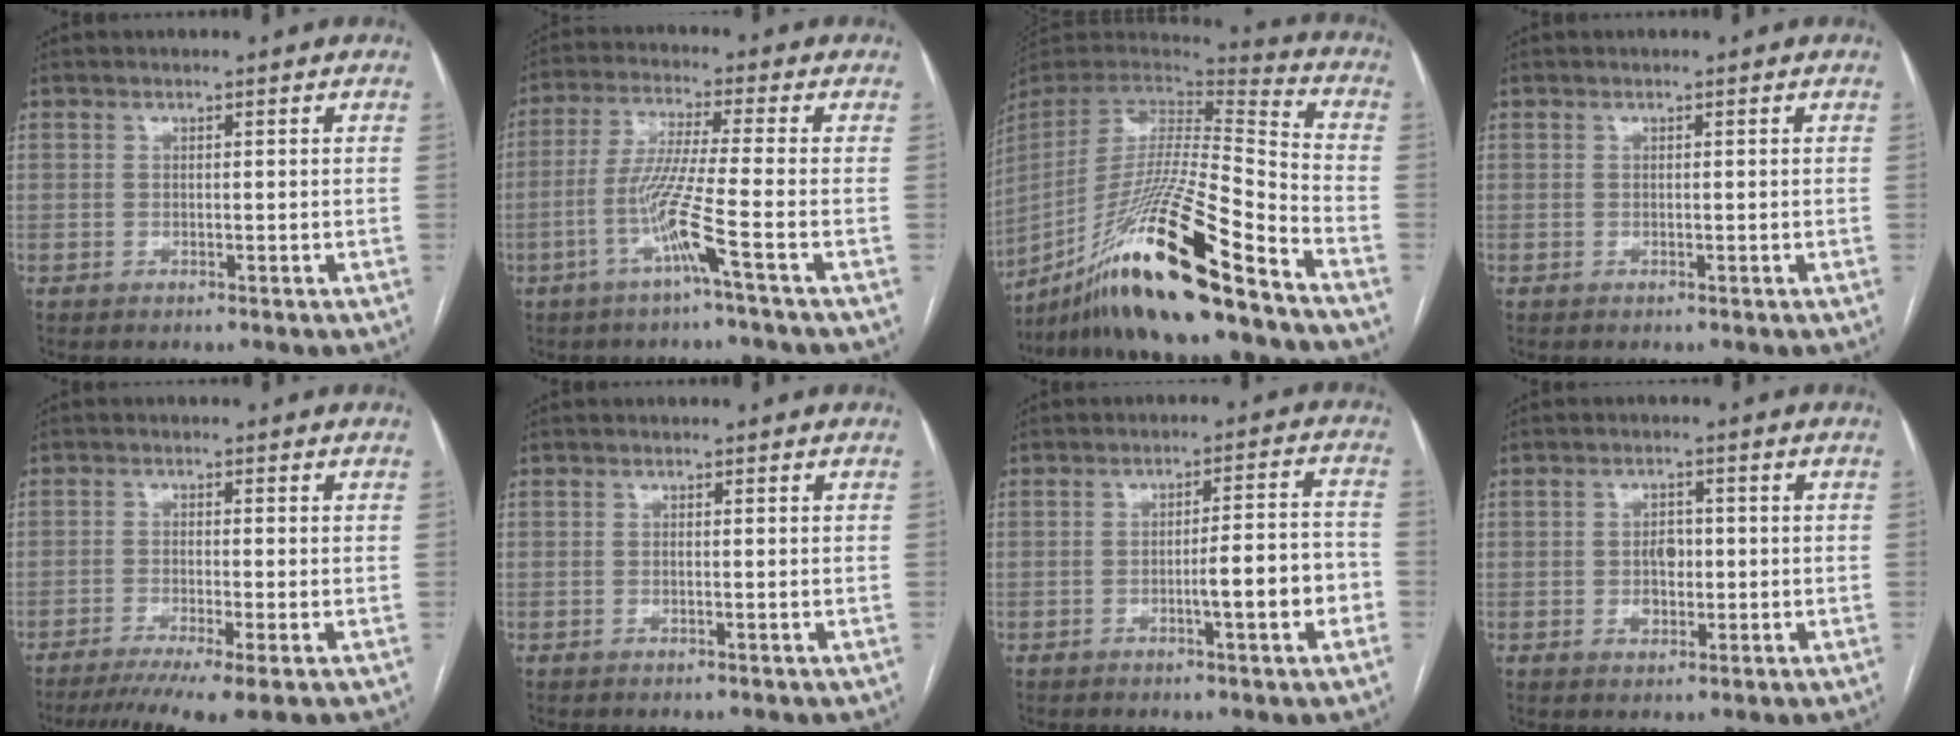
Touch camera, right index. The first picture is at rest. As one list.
[{"total": 8.2, "force": [-3.5, -1.7, 7.2], "torque": [-0.147, -0.008, -0.075]}, {"total": 25.5, "force": [-18.1, 0.2, 17.9], "torque": [-0.334, -0.036, -0.330]}, {"total": 0.0}, {"total": 9.0, "force": [-6.3, -0.1, 6.5], "torque": [-0.102, -0.016, -0.098]}, {"total": 0.0}, {"total": 7.5, "force": [-2.6, 0.6, 7.0], "torque": [-0.097, 0.018, -0.033]}, {"total": 3.3, "force": [-0.3, 2.4, 2.3], "torque": [-0.033, 0.006, -0.001]}]